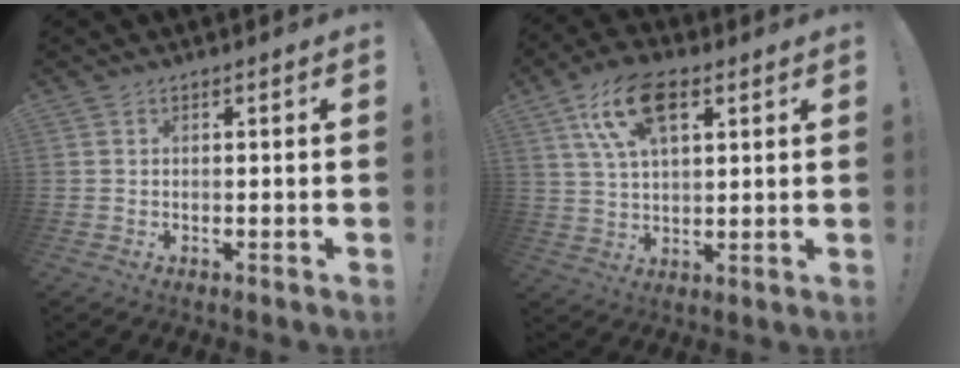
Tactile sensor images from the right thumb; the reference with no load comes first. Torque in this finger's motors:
{"motor_torque": [1.15, 1.30, 0.54, 0.54, 0.09]}